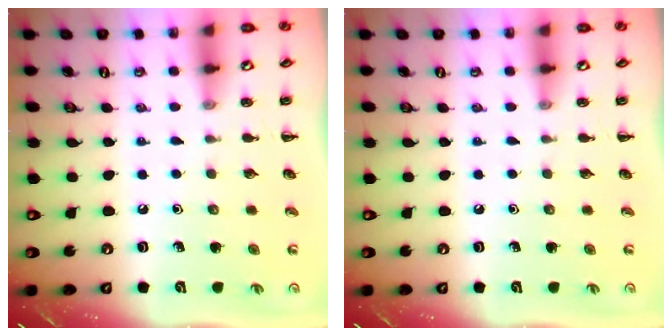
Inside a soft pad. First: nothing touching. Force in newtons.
{"total": 0.0}